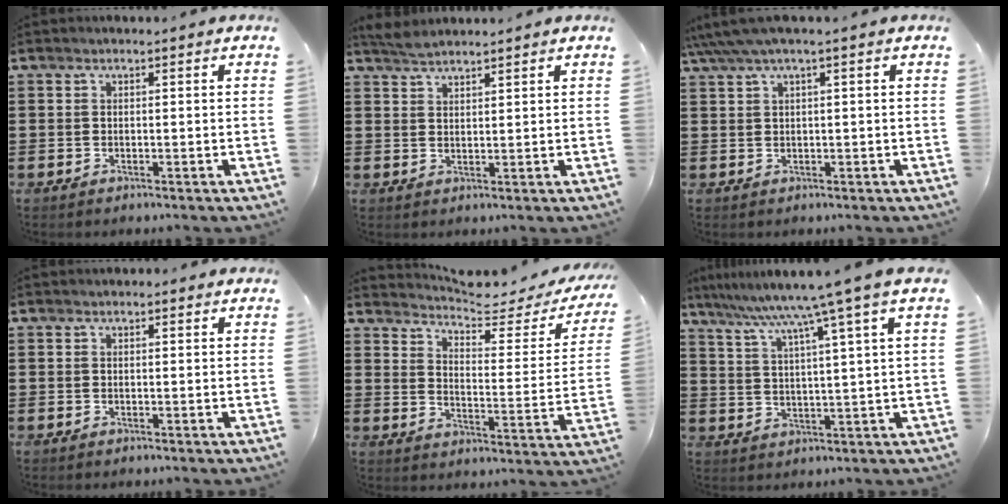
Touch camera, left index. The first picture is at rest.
{"total": 2.5, "force": [2.4, 0.3, 0.5], "torque": [-0.017, 0.002, 0.047]}
{"total": 2.3, "force": [0.7, 0.0, 2.2], "torque": [-0.050, -0.005, 0.010]}
{"total": 0.8, "force": [0.6, 0.3, 0.4], "torque": [-0.008, 0.003, 0.011]}
{"total": 4.2, "force": [3.8, 0.3, 1.8], "torque": [-0.042, -0.037, 0.055]}
{"total": 8.0, "force": [6.1, -1.8, 4.8], "torque": [-0.117, -0.038, 0.094]}